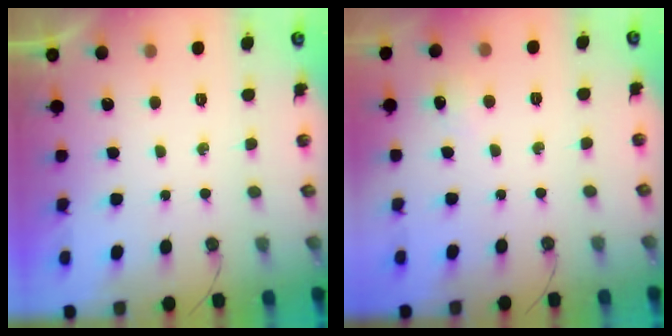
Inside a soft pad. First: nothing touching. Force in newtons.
{"total": 5.2, "press": 5.1, "slide": 0.7}